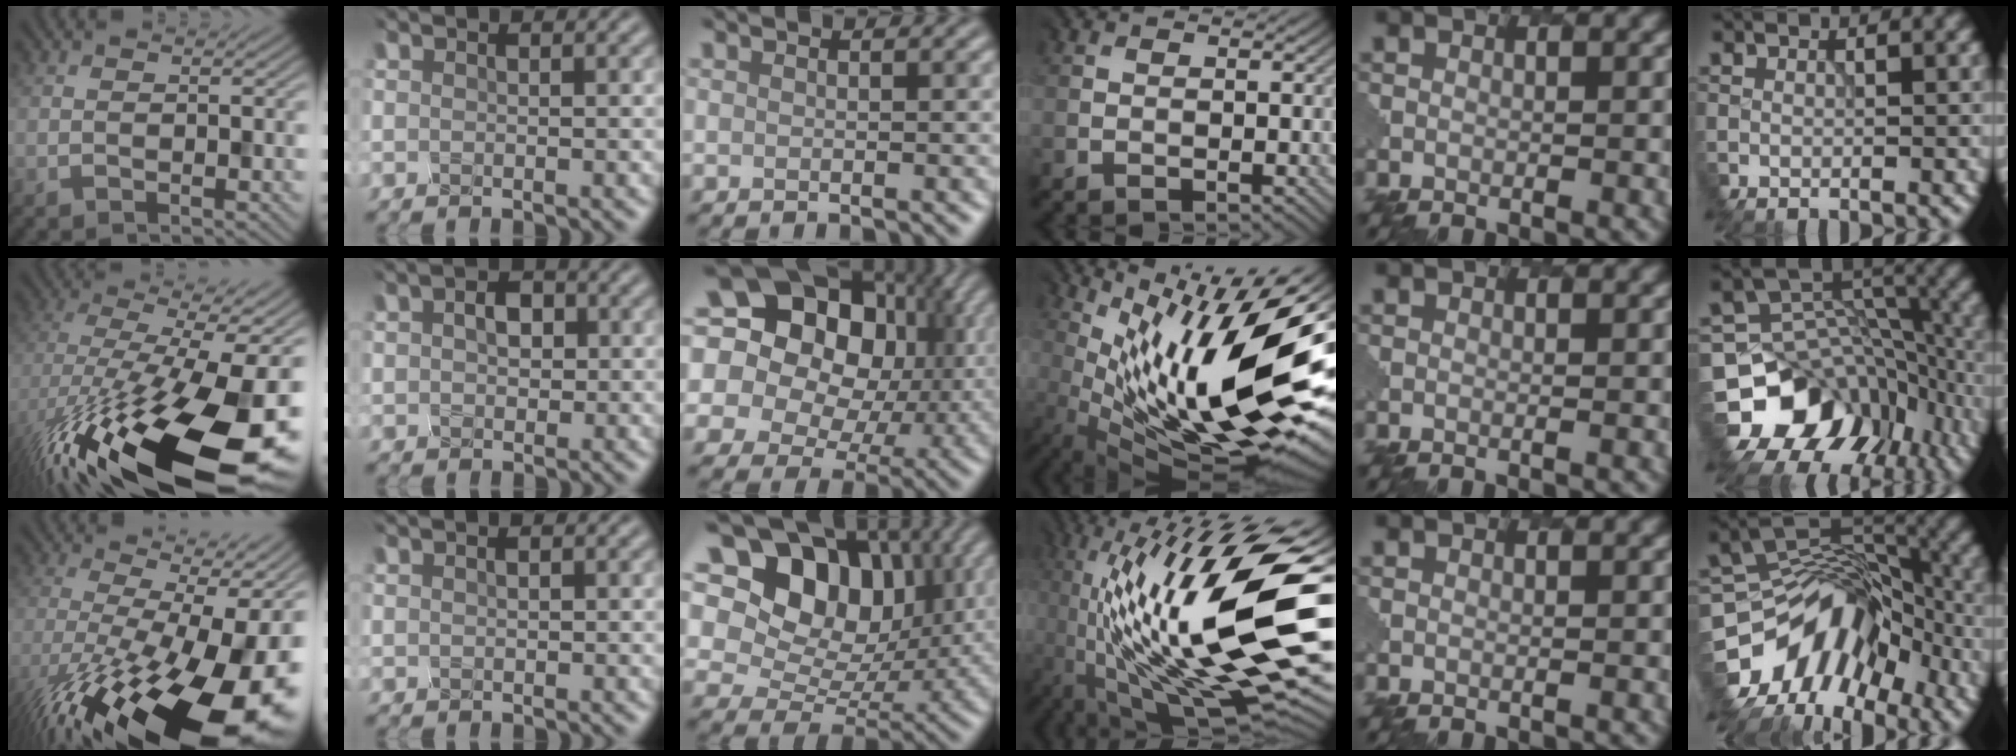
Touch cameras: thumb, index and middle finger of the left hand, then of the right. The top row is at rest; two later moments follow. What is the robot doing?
{"motion": "disassemble", "object": "battery cover"}